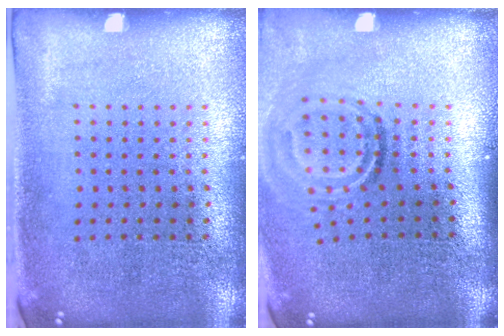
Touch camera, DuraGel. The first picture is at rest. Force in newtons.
{"total": 1.9, "press": 1.2, "slide": 1.5}